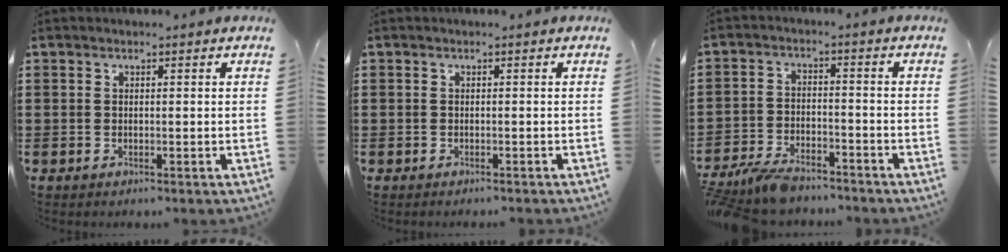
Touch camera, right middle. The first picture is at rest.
{"total": 0.6, "force": [-0.6, 0.2, -0.1], "torque": [0.001, 0.002, -0.012]}
{"total": 5.9, "force": [-5.4, 1.5, 1.9], "torque": [-0.056, 0.000, -0.110]}